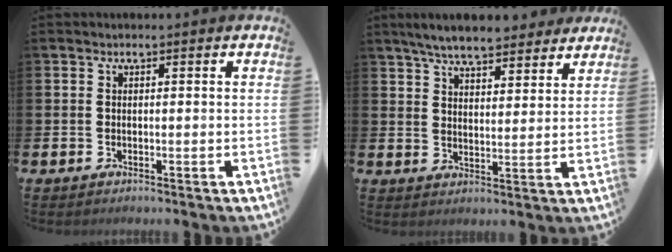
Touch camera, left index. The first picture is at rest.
{"total": 7.0, "force": [6.6, 1.4, 1.9], "torque": [-0.051, -0.029, 0.118]}